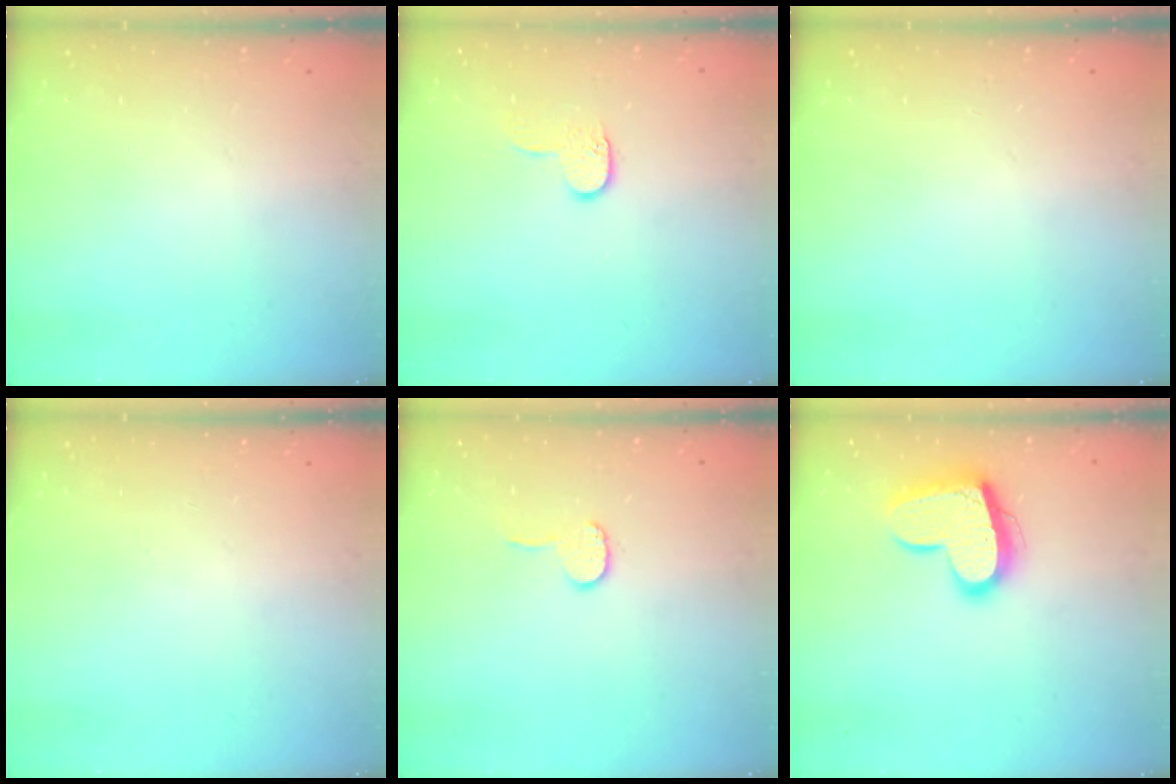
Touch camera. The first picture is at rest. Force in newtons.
{"total": 5.6, "press": 5.6, "slide": 0.5}
{"total": 0.0}
{"total": 0.0}
{"total": 6.4, "press": 6.4, "slide": 0.6}
{"total": 15.9, "press": 15.9, "slide": 0.9}